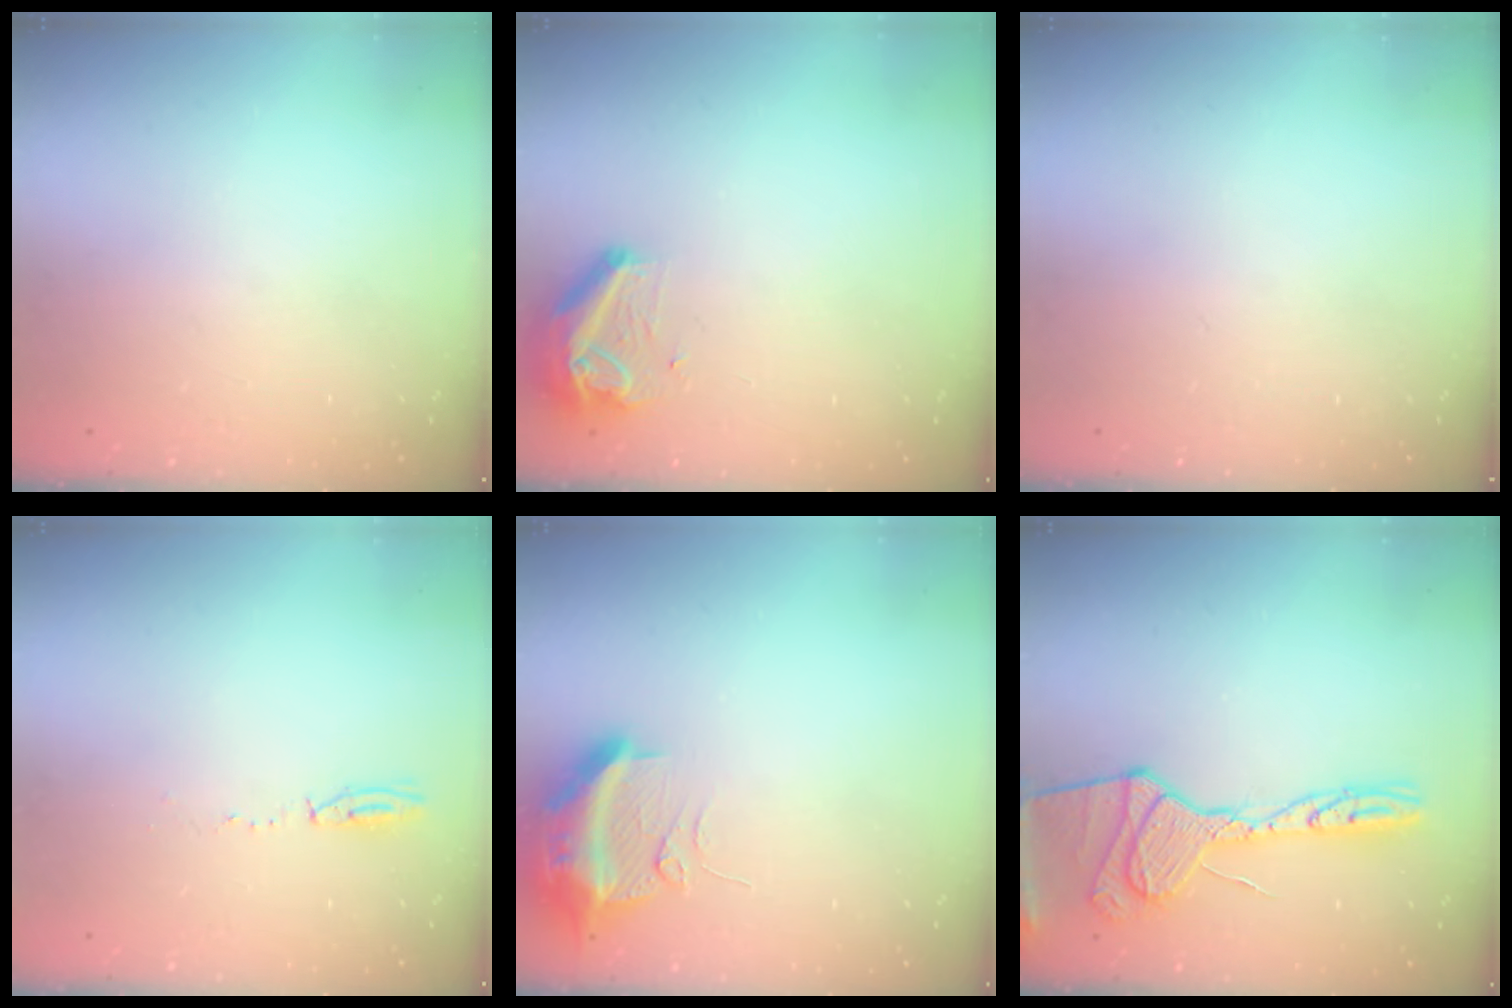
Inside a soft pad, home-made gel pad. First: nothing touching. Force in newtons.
{"total": 9.3, "press": 9.2, "slide": 1.6}
{"total": 0.0}
{"total": 3.9, "press": 3.8, "slide": 0.9}
{"total": 11.6, "press": 11.5, "slide": 1.3}
{"total": 18.9, "press": 18.8, "slide": 1.9}